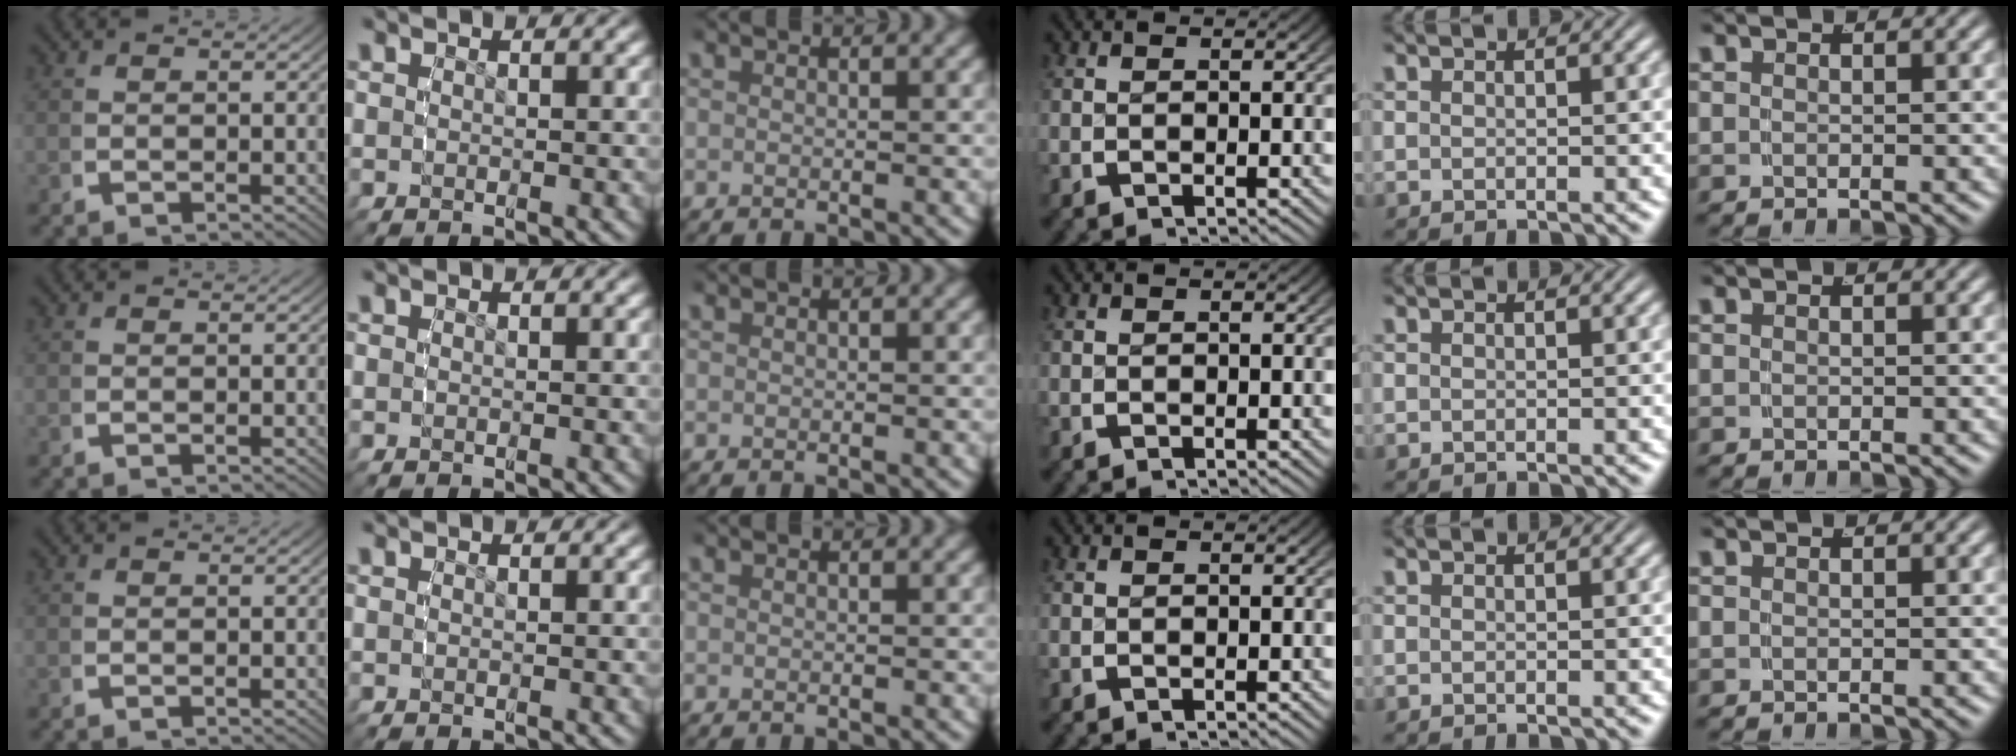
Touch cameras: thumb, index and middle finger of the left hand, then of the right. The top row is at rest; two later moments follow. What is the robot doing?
{"motion": "reach", "object": "shorts"}